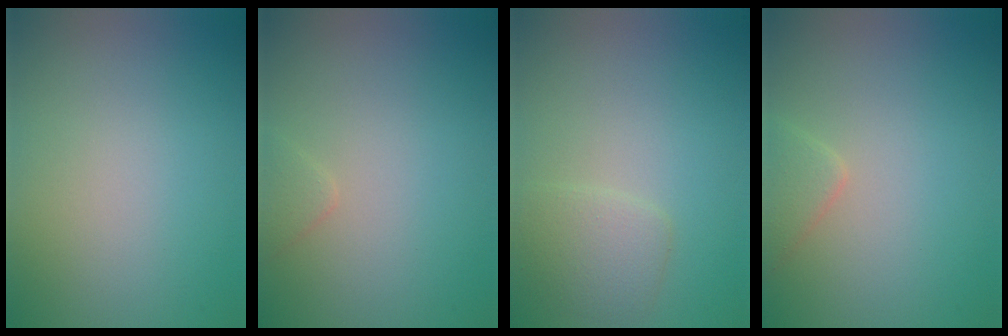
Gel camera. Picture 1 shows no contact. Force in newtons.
{"total": 0.9, "press": 0.9, "slide": 0.1}
{"total": 2.2, "press": 2.2, "slide": 0.1}
{"total": 1.9, "press": 1.9, "slide": 0.1}